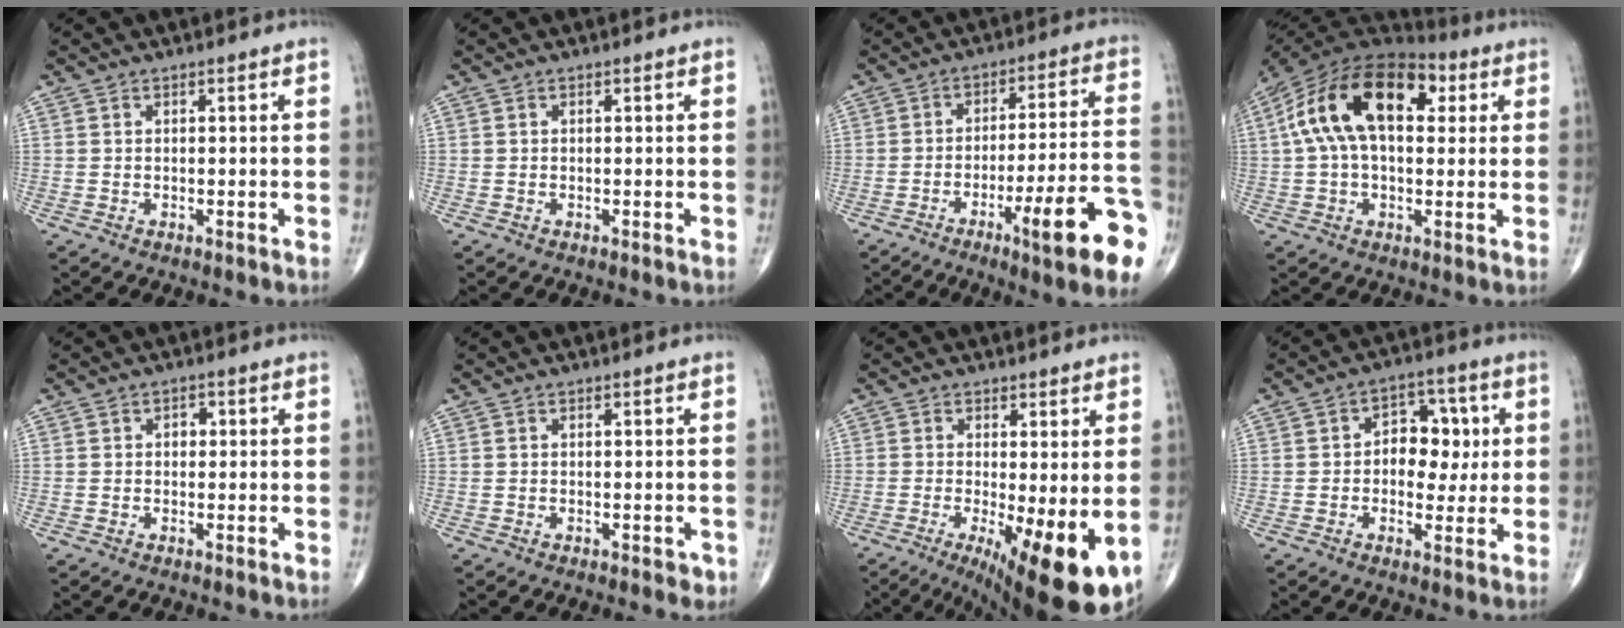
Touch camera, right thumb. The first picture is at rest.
{"total": 0.0}
{"total": 17.4, "force": [-8.0, 2.0, 15.3], "torque": [-0.193, 0.034, -0.112]}
{"total": 20.3, "force": [5.0, 11.4, 16.0], "torque": [-0.280, 0.036, 0.074]}
{"total": 1.7, "force": [0.2, 1.3, 1.1], "torque": [-0.005, 0.005, -0.002]}
{"total": 1.5, "force": [-0.6, 0.8, 1.1], "torque": [-0.008, 0.000, -0.007]}
{"total": 13.4, "force": [-3.4, 3.6, 12.4], "torque": [-0.167, -0.020, -0.038]}
{"total": 9.3, "force": [0.7, 6.5, 6.6], "torque": [-0.042, 0.015, 0.007]}